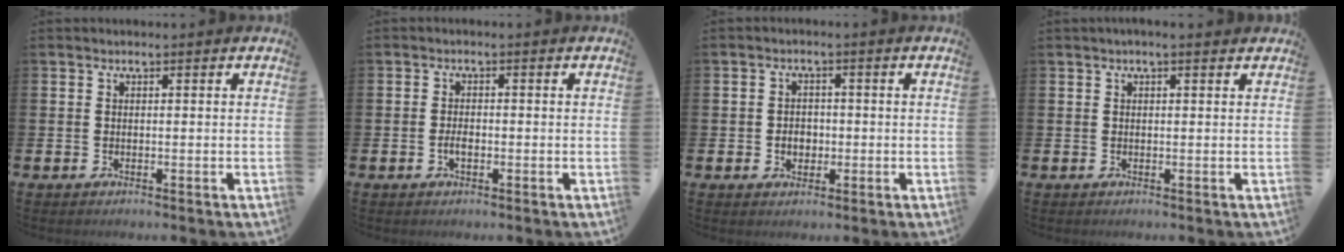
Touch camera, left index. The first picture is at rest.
{"total": 1.8, "force": [-0.6, 0.9, 1.4], "torque": [-0.026, 0.000, -0.012]}
{"total": 2.6, "force": [-0.6, 2.1, 1.4], "torque": [-0.012, -0.001, -0.018]}
{"total": 0.8, "force": [0.4, 0.1, 0.7], "torque": [-0.012, 0.002, 0.006]}